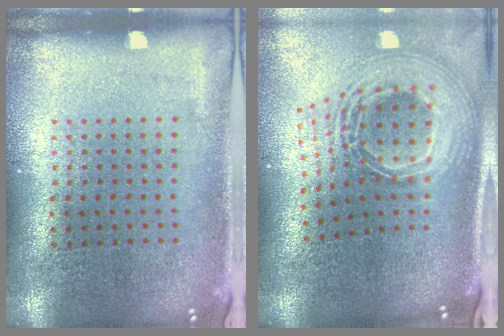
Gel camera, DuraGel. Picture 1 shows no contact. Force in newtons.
{"total": 2.9, "press": 2.0, "slide": 2.1}